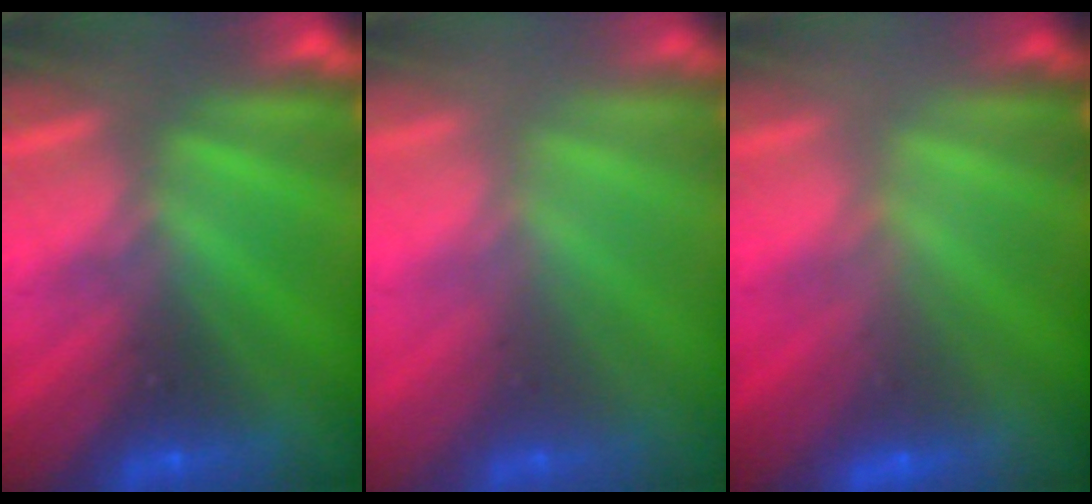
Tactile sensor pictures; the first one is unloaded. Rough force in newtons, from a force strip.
{"total": 2.2}
{"total": 2.4}